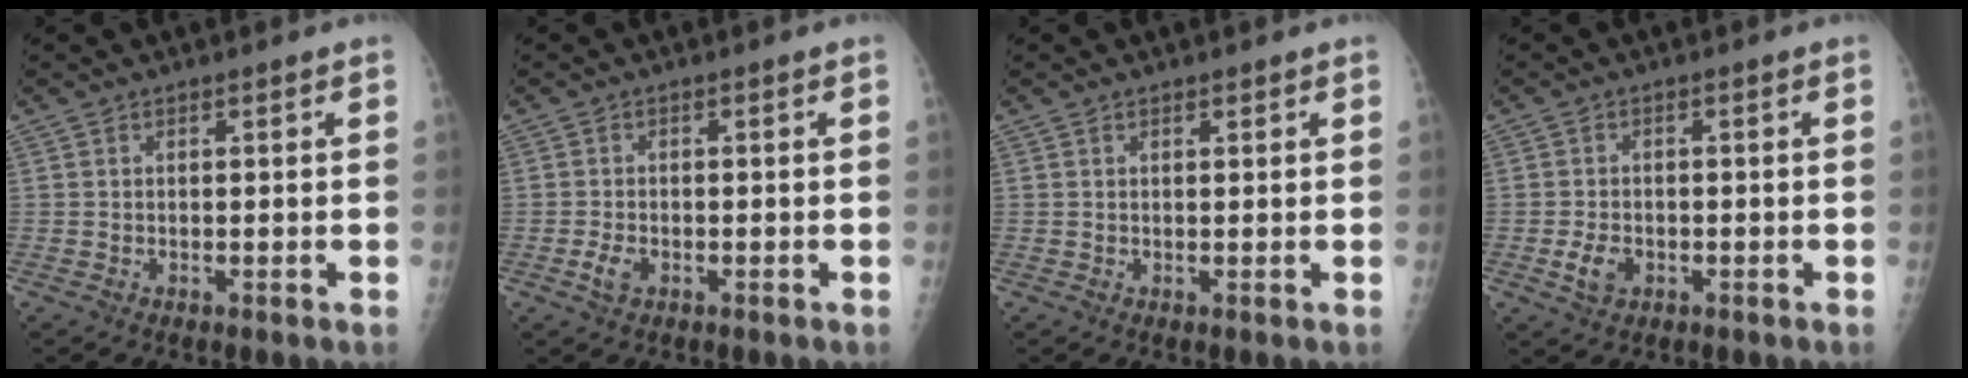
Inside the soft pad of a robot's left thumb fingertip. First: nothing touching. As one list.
[{"total": 2.5, "force": [-1.0, 1.5, 1.7], "torque": [-0.034, 0.003, -0.019]}, {"total": 0.7, "force": [0.5, 0.3, 0.4], "torque": [-0.004, -0.002, 0.007]}, {"total": 3.6, "force": [-1.2, 2.6, 2.3], "torque": [-0.039, 0.004, -0.019]}]